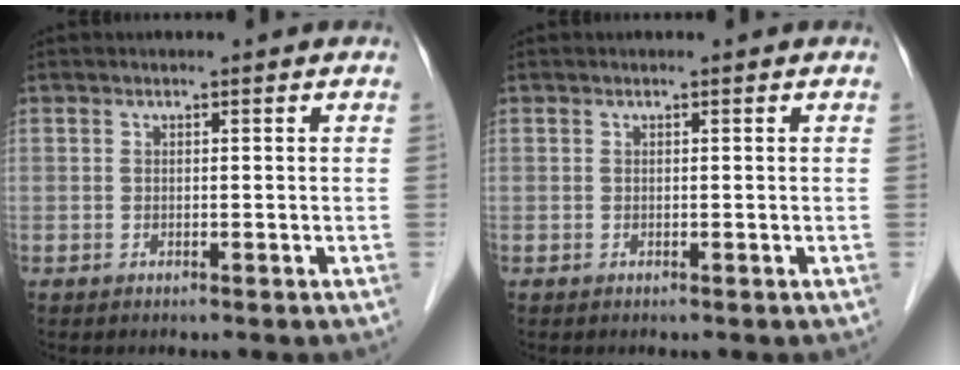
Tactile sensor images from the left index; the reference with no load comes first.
{"total": 0.0}